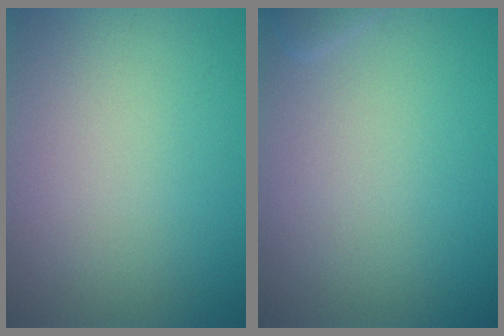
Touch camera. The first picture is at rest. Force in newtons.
{"total": 0.9, "press": 0.9, "slide": 0.1}